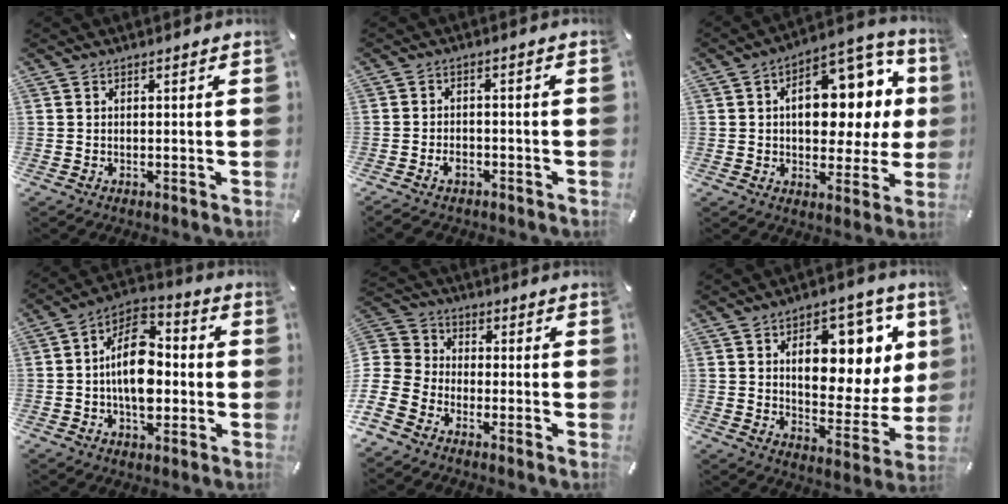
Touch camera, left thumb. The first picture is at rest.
{"total": 3.8, "force": [-2.2, 2.4, 1.9], "torque": [-0.038, 0.009, -0.044]}
{"total": 16.6, "force": [3.4, 10.3, 12.5], "torque": [-0.153, -0.020, 0.058]}
{"total": 14.2, "force": [-1.3, 9.0, 10.8], "torque": [-0.202, 0.003, -0.026]}
{"total": 10.0, "force": [-6.8, 6.6, 3.2], "torque": [-0.081, 0.031, -0.131]}
{"total": 15.6, "force": [6.3, 9.5, 10.8], "torque": [-0.135, -0.037, 0.104]}